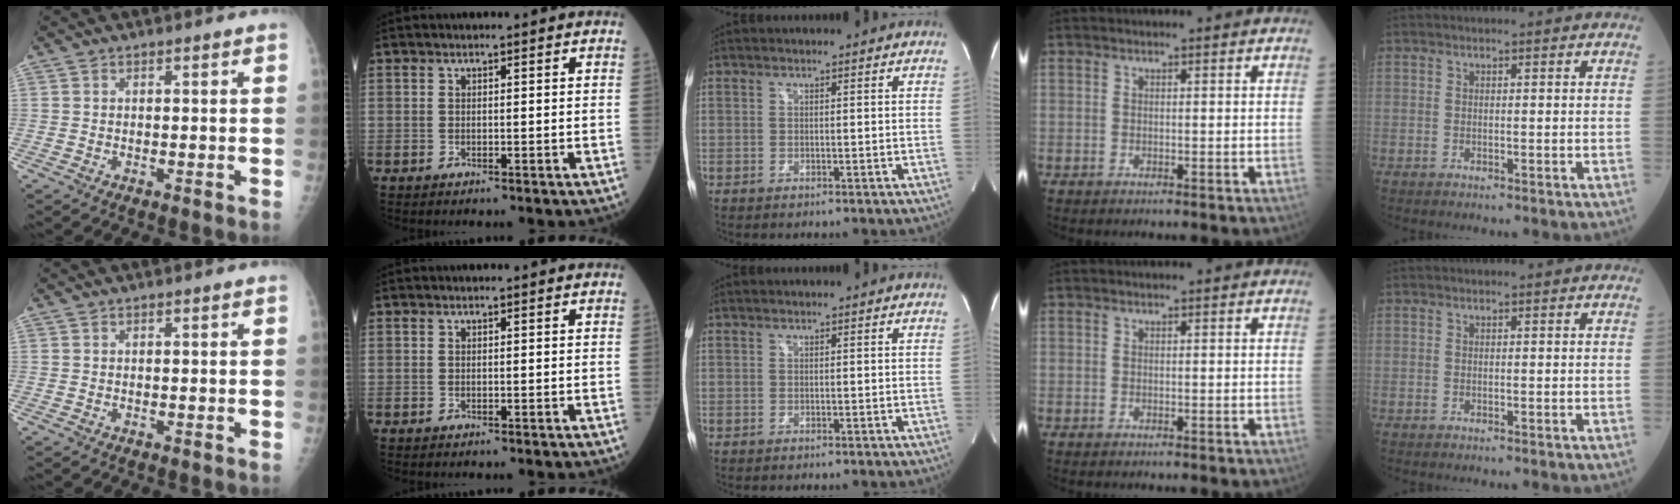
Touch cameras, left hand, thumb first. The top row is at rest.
{}